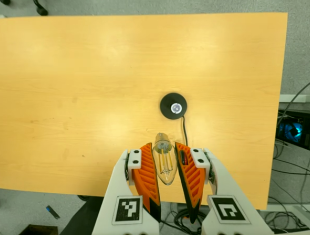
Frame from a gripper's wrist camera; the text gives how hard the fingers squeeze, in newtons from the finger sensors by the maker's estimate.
{"total": 12.8, "left": 14.0, "right": 11.5}